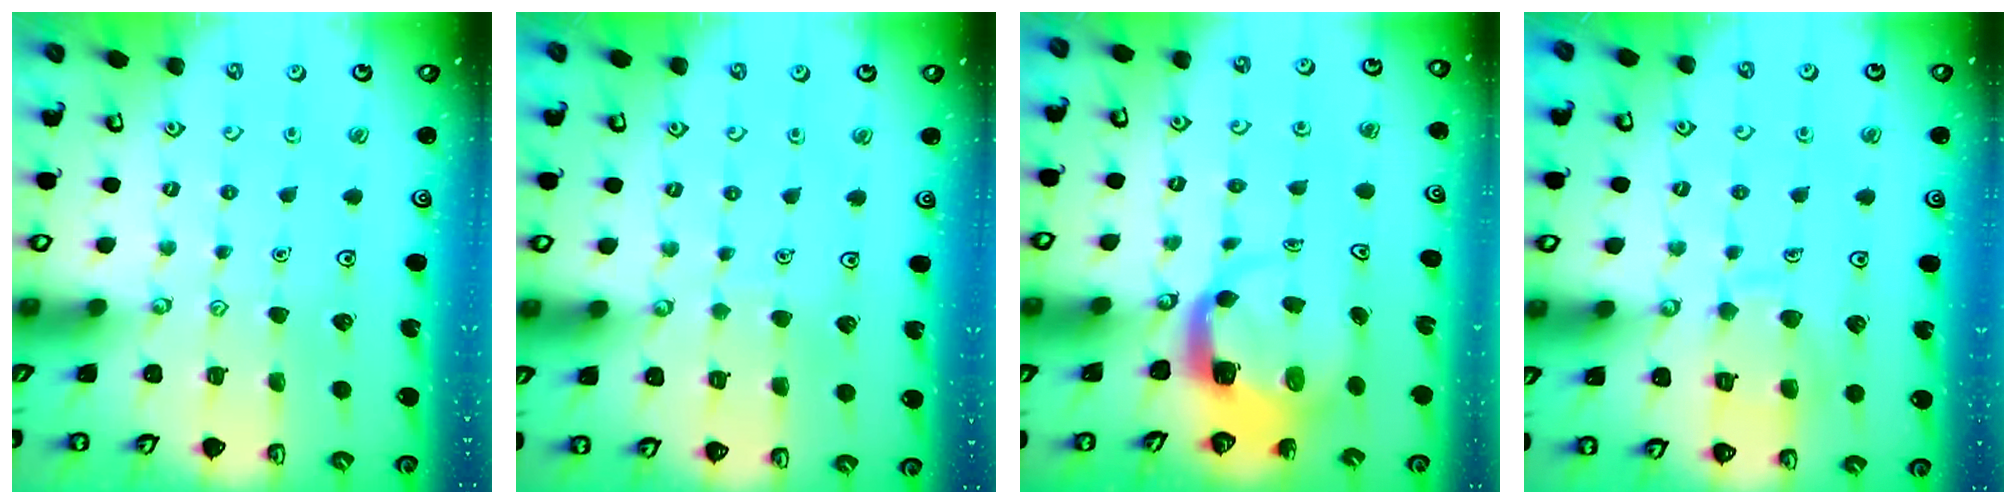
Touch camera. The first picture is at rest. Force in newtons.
{"total": 1.7, "press": 1.7, "slide": 0.1}
{"total": 4.6, "press": 4.6, "slide": 0.5}
{"total": 9.0, "press": 9.0, "slide": 0.9}